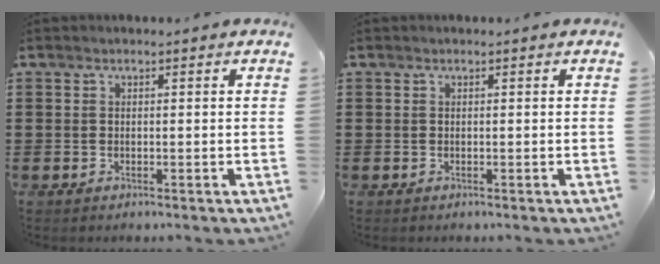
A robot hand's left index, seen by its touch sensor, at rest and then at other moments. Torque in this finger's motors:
{"motor_torque": [0.00, 0.00, 0.00, 0.00]}